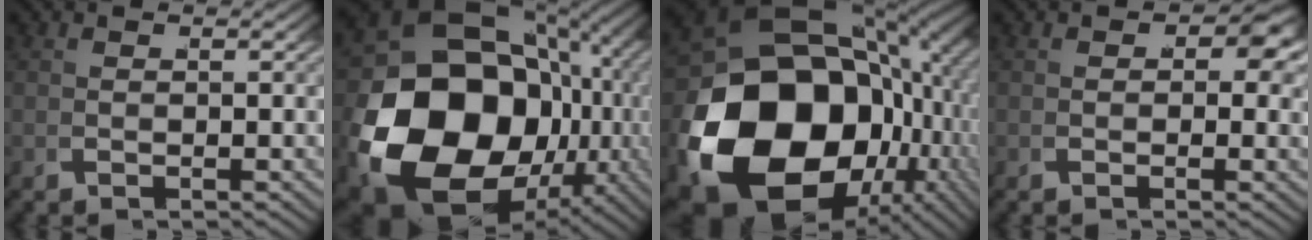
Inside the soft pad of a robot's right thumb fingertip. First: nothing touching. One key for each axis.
{"total": 25.6, "fx": -2.5, "fy": 17.8, "fz": 18.3, "tx": -0.348, "ty": -0.072, "tz": -0.008}
{"total": 28.2, "fx": -3.9, "fy": 18.7, "fz": 20.8, "tx": -0.394, "ty": -0.073, "tz": -0.025}
{"total": 3.1, "fx": 0.4, "fy": 2.0, "fz": 2.3, "tx": -0.026, "ty": -0.003, "tz": 0.005}